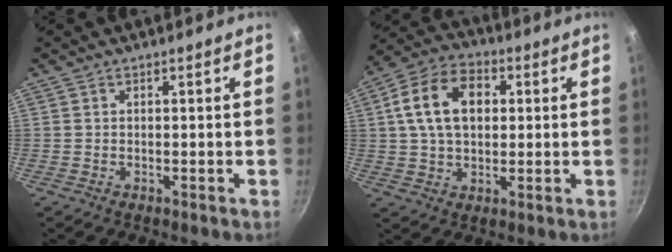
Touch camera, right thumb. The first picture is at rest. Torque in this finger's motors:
{"motor_torque": [0.49, 2.20, 0.93, -0.09, 0.24]}